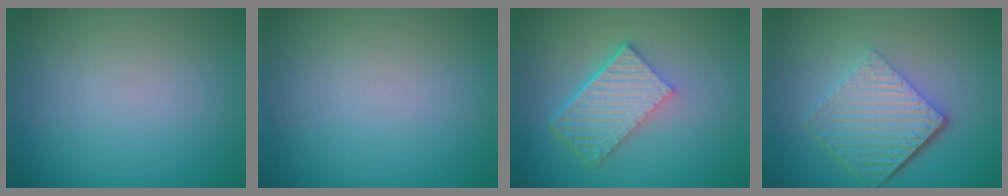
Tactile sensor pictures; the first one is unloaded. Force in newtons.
{"total": 0.0}
{"total": 6.0, "press": 4.0, "slide": 4.4}
{"total": 6.4, "press": 4.3, "slide": 4.8}